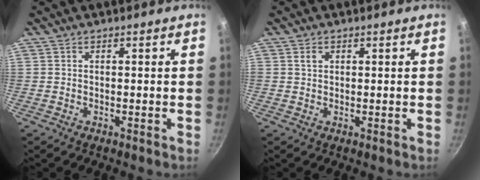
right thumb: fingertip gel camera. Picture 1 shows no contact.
{"total": 1.5, "force": [0.6, 1.1, 0.8], "torque": [-0.013, 0.000, 0.012]}